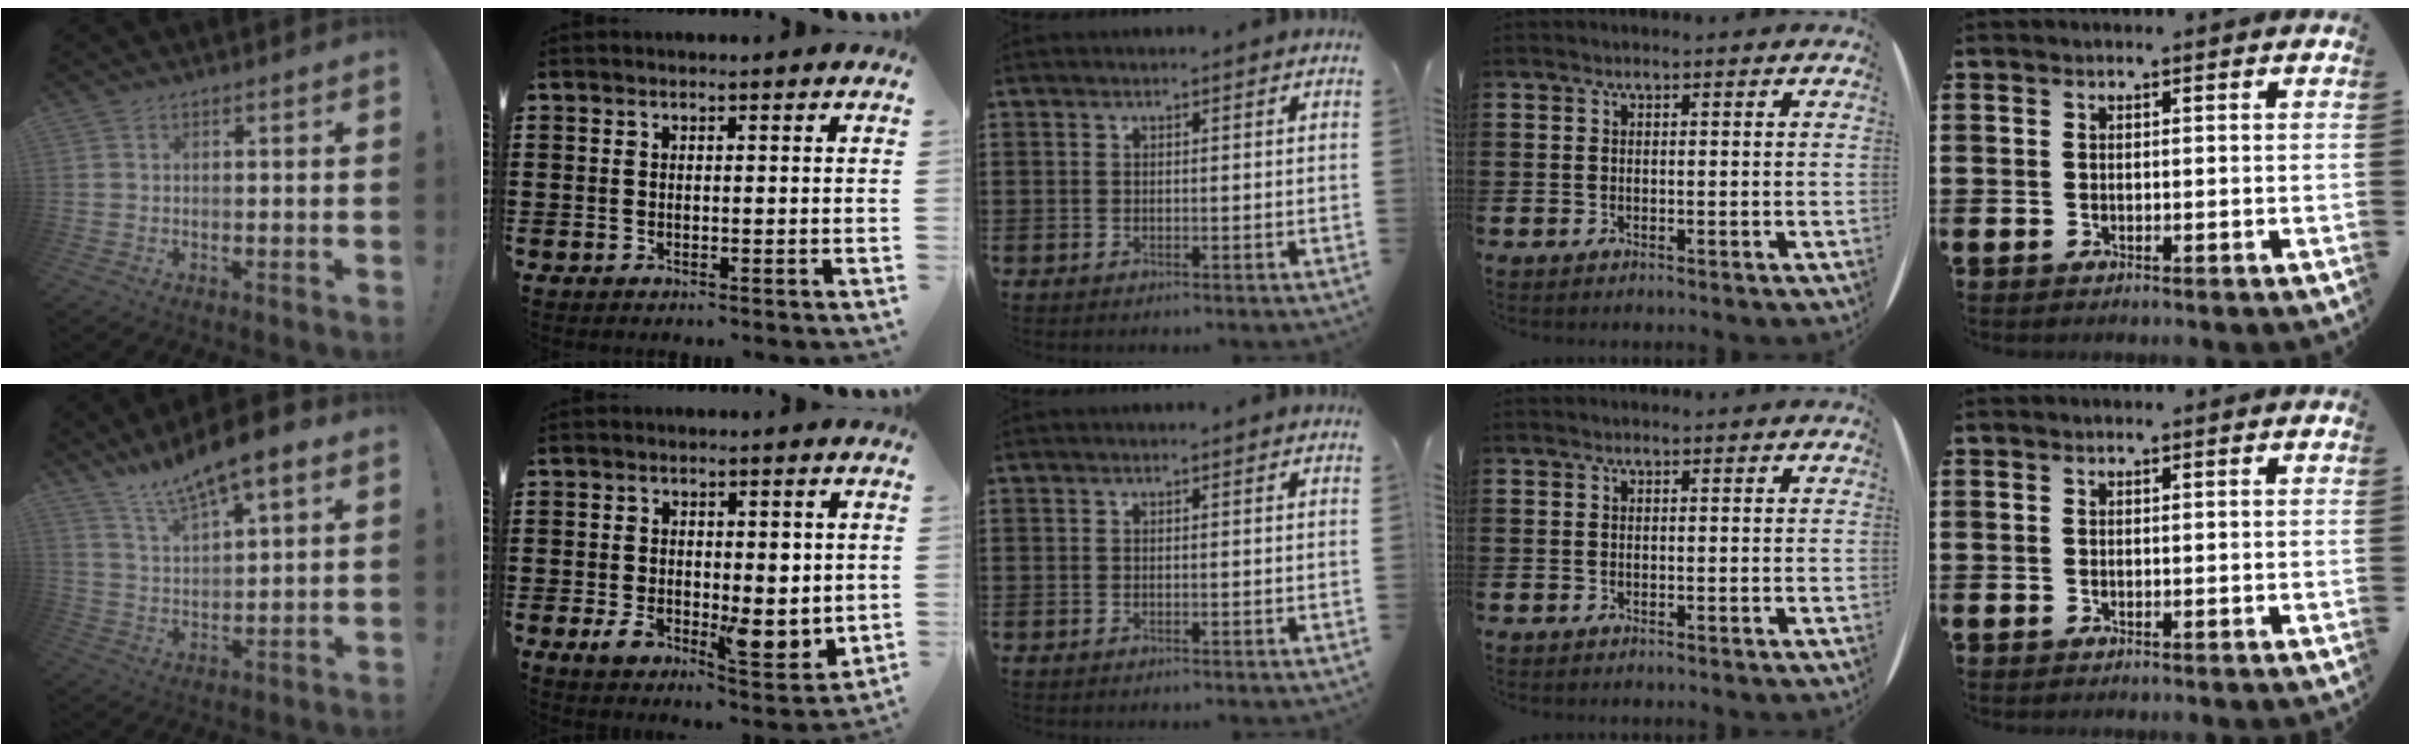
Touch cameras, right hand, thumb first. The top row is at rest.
{"thumb": {"total": 11.4, "force": [9.6, 1.9, 5.8], "torque": [-0.110, -0.065, 0.167]}, "index": {"total": 7.4, "force": [-1.0, 4.2, 5.9], "torque": [-0.086, -0.002, -0.017]}}